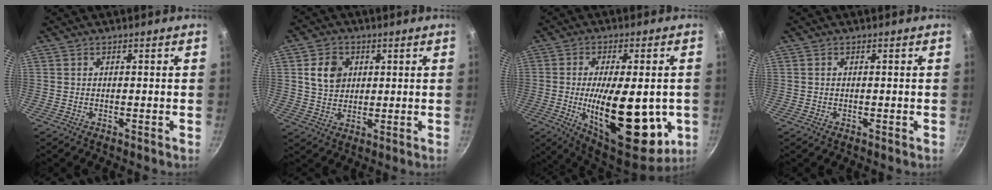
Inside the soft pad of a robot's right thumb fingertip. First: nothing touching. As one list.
[{"total": 7.1, "force": [1.9, 5.8, 3.7], "torque": [-0.045, 0.001, 0.033]}, {"total": 23.2, "force": [-4.0, 9.9, 20.6], "torque": [-0.283, -0.009, -0.045]}, {"total": 0.0}]